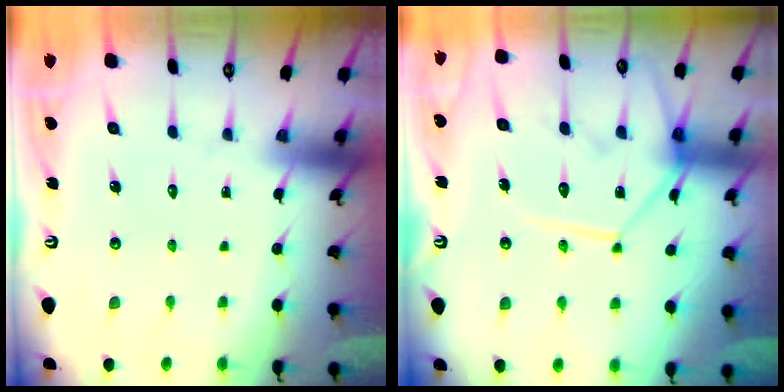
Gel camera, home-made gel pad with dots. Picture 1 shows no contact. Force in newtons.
{"total": 13.5, "press": 13.4, "slide": 1.5}